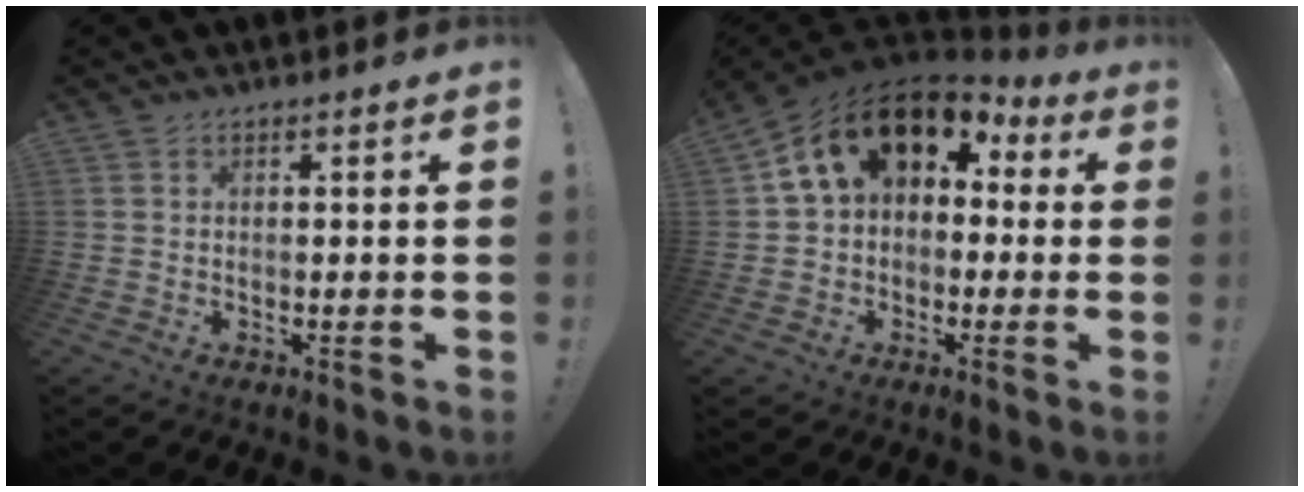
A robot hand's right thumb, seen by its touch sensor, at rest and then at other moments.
{"total": 14.5, "force": [6.3, 9.0, 9.4], "torque": [-0.159, -0.018, 0.114]}